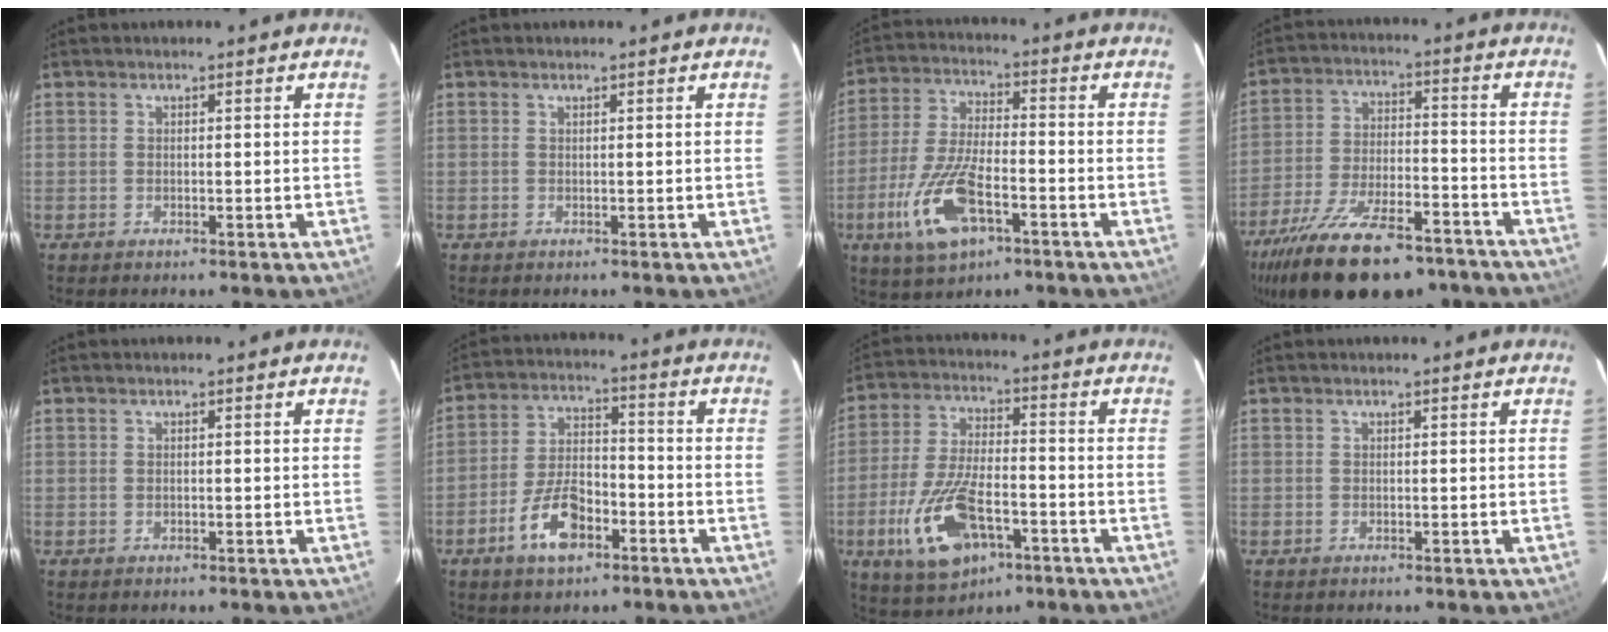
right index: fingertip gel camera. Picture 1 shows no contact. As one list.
[{"total": 0.0}, {"total": 14.1, "force": [-6.3, 5.7, 11.2], "torque": [-0.245, -0.011, -0.114]}, {"total": 23.8, "force": [-17.9, 8.6, 13.1], "torque": [-0.251, -0.034, -0.271]}, {"total": 0.0}, {"total": 10.3, "force": [-5.4, 5.0, 7.1], "torque": [-0.147, 0.009, -0.093]}, {"total": 15.3, "force": [-6.5, 6.9, 12.0], "torque": [-0.259, -0.013, -0.111]}, {"total": 0.0}]